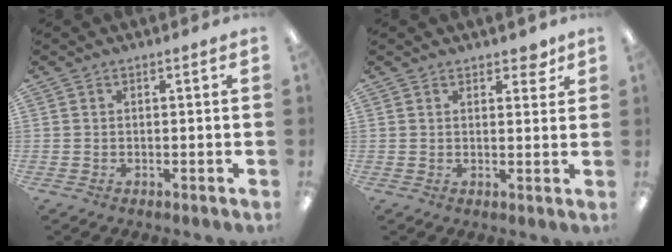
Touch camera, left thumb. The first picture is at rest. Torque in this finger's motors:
{"motor_torque": [0.03, 0.12, -0.30, 0.02, 0.01]}